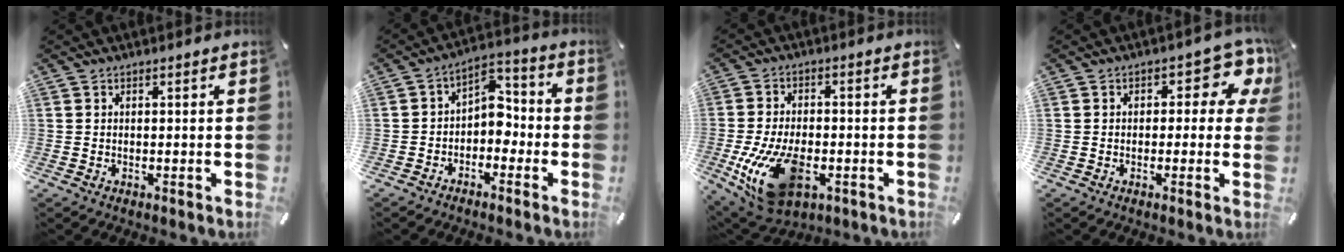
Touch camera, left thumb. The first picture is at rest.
{"total": 6.4, "force": [-2.1, 4.9, 3.5], "torque": [-0.045, 0.015, -0.044]}
{"total": 16.7, "force": [-4.8, 9.7, 12.7], "torque": [-0.251, 0.004, -0.074]}
{"total": 8.4, "force": [3.0, 4.5, 6.4], "torque": [-0.071, -0.016, 0.045]}